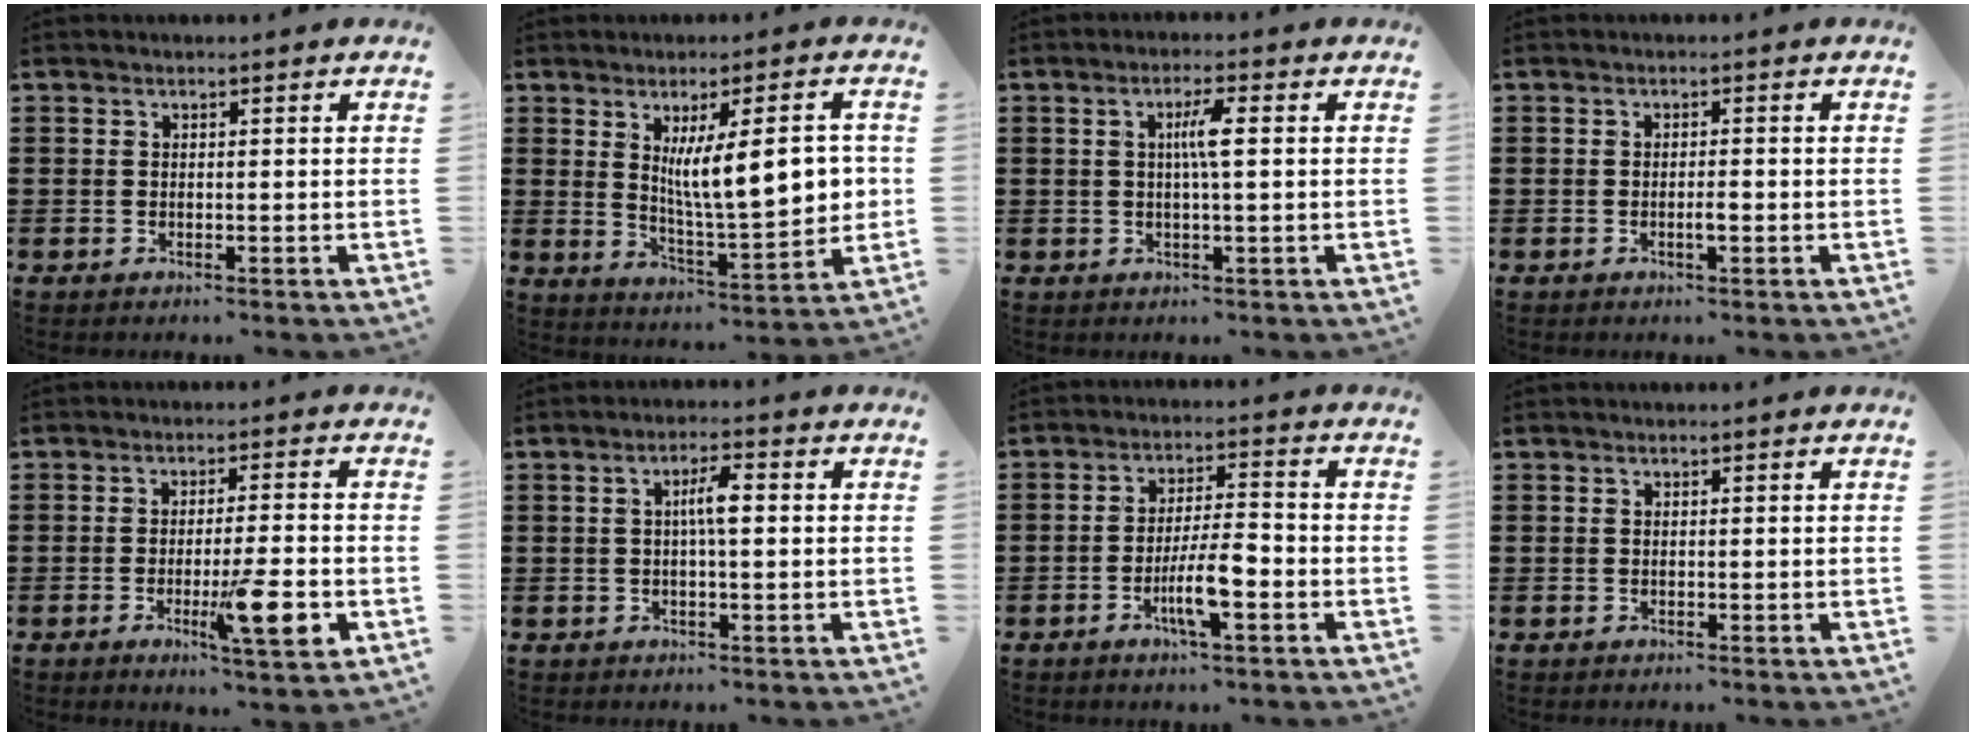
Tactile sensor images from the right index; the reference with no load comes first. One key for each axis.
{"total": 11.6, "fx": 2.1, "fy": 2.9, "fz": 11.0, "tx": -0.176, "ty": -0.003, "tz": 0.032}
{"total": 3.8, "fx": 0.4, "fy": 0.3, "fz": 3.8, "tx": -0.073, "ty": -0.002, "tz": 0.002}
{"total": 1.5, "fx": -0.5, "fy": 0.3, "fz": 1.4, "tx": -0.026, "ty": -0.001, "tz": -0.009}
{"total": 9.2, "fx": -3.0, "fy": 1.3, "fz": 8.6, "tx": -0.141, "ty": -0.015, "tz": -0.049}
{"total": 4.0, "fx": 0.2, "fy": 0.8, "fz": 3.9, "tx": -0.074, "ty": 0.003, "tz": 0.000}
{"total": 7.0, "fx": -2.6, "fy": 1.4, "fz": 6.3, "tx": -0.124, "ty": -0.007, "tz": -0.052}
{"total": 0.0}